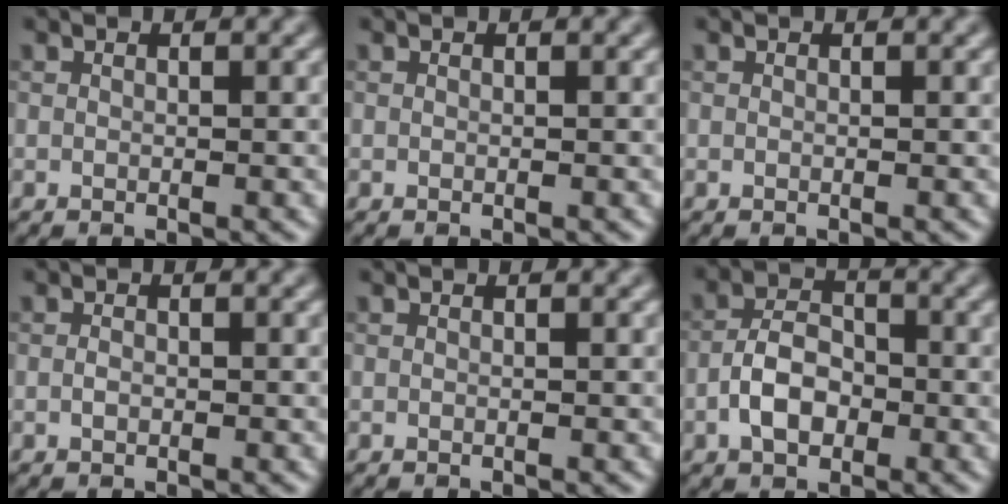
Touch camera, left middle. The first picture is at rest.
{"total": 0.0}
{"total": 0.0}
{"total": 0.6, "force": [-0.2, 0.4, 0.5], "torque": [-0.010, 0.001, -0.003]}
{"total": 0.0}
{"total": 4.0, "force": [-1.5, 2.4, 2.7], "torque": [-0.047, 0.008, -0.032]}